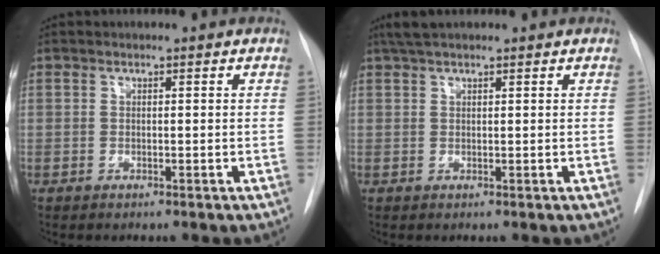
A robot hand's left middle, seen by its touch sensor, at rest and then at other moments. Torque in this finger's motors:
{"motor_torque": [0.34, -0.32, -0.05, 0.04]}